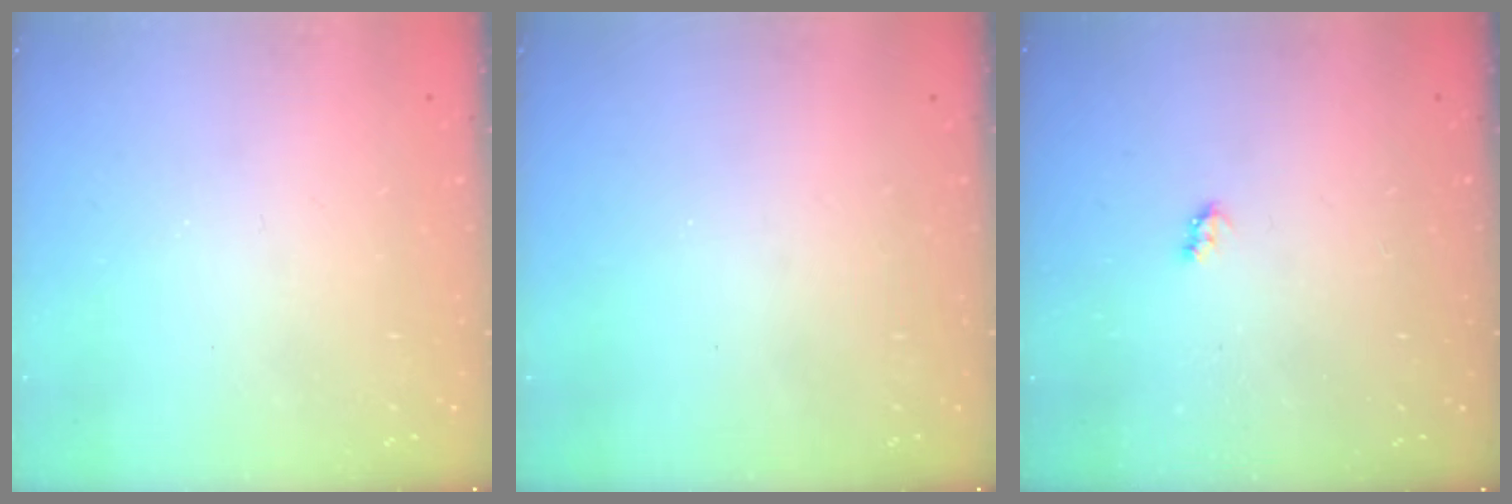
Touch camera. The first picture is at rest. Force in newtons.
{"total": 0.0}
{"total": 2.6, "press": 2.6, "slide": 0.4}